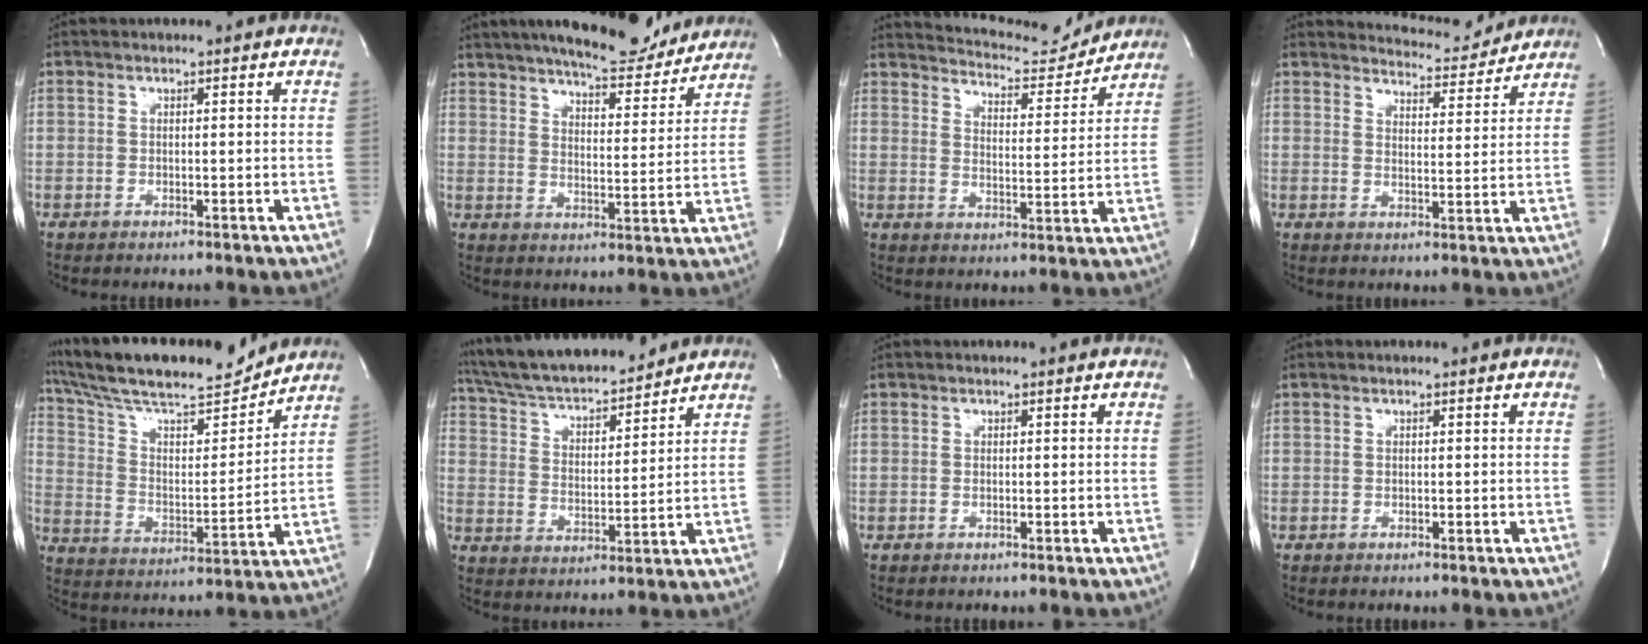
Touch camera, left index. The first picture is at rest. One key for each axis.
{"total": 15.7, "fx": 14.0, "fy": 3.1, "fz": 6.4, "tx": -0.095, "ty": -0.005, "tz": 0.197}
{"total": 11.1, "fx": 10.8, "fy": 1.7, "fz": 1.6, "tx": -0.023, "ty": -0.009, "tz": 0.149}
{"total": 7.1, "fx": 7.1, "fy": 0.8, "fz": -0.3, "tx": 0.002, "ty": -0.008, "tz": 0.095}
{"total": 20.1, "fx": 18.0, "fy": 2.8, "fz": 8.5, "tx": -0.155, "ty": 0.009, "tz": 0.296}
{"total": 17.2, "fx": 15.6, "fy": 3.0, "fz": 6.6, "tx": -0.119, "ty": 0.022, "tz": 0.263}
{"total": 0.0}
{"total": 0.0}